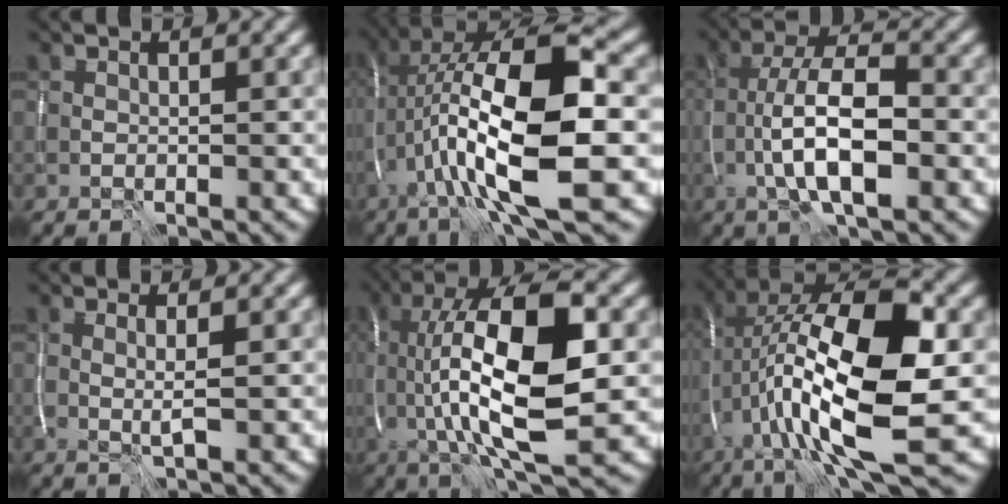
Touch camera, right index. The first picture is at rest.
{"total": 14.7, "force": [-2.2, 4.4, 13.9], "torque": [-0.254, 0.027, -0.039]}
{"total": 7.8, "force": [-2.2, 2.7, 7.0], "torque": [-0.123, 0.013, -0.045]}
{"total": 1.4, "force": [0.1, 0.1, 1.4], "torque": [-0.026, -0.006, 0.002]}
{"total": 14.1, "force": [0.2, 5.0, 13.2], "torque": [-0.228, 0.009, 0.000]}
{"total": 15.5, "force": [-1.9, 5.5, 14.4], "torque": [-0.267, 0.025, -0.034]}